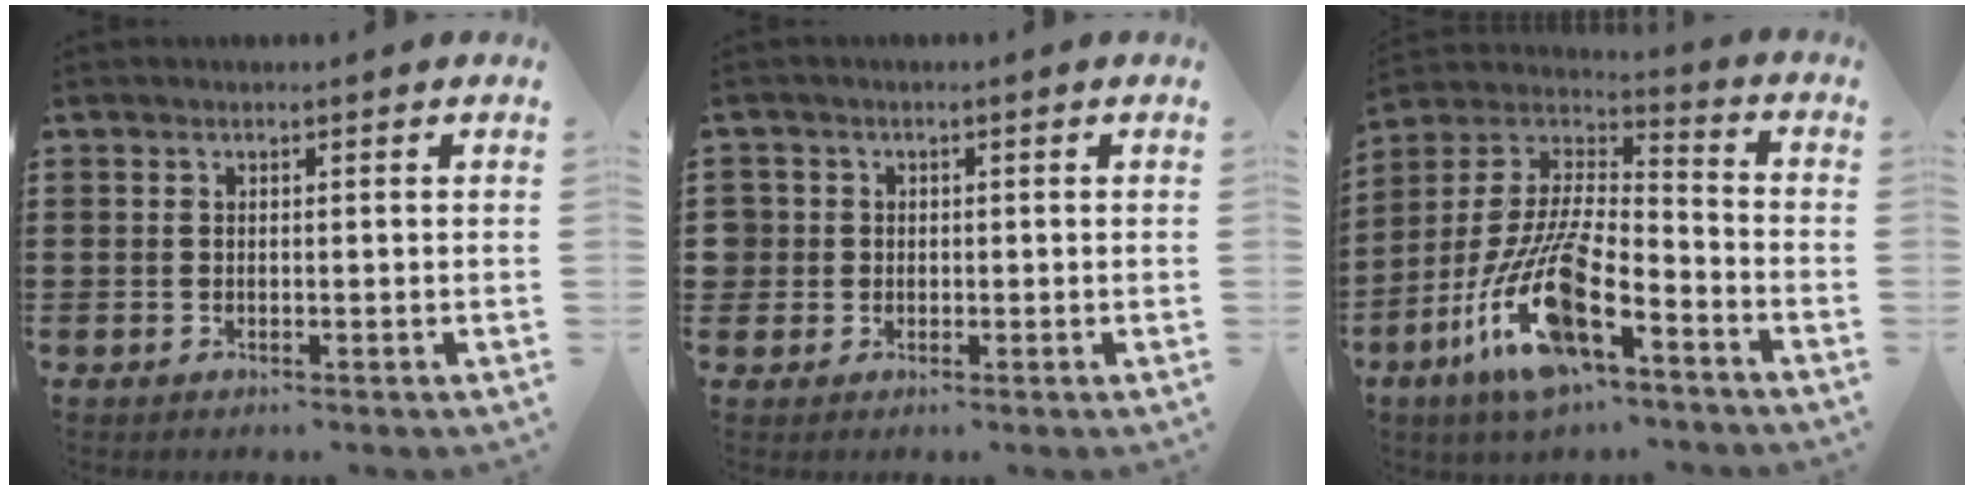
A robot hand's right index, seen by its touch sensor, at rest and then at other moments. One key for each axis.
{"total": 2.1, "fx": 0.0, "fy": 2.1, "fz": 0.3, "tx": -0.015, "ty": 0.009, "tz": -0.003}
{"total": 15.8, "fx": -9.1, "fy": 4.4, "fz": 12.1, "tx": -0.264, "ty": 0.002, "tz": -0.171}